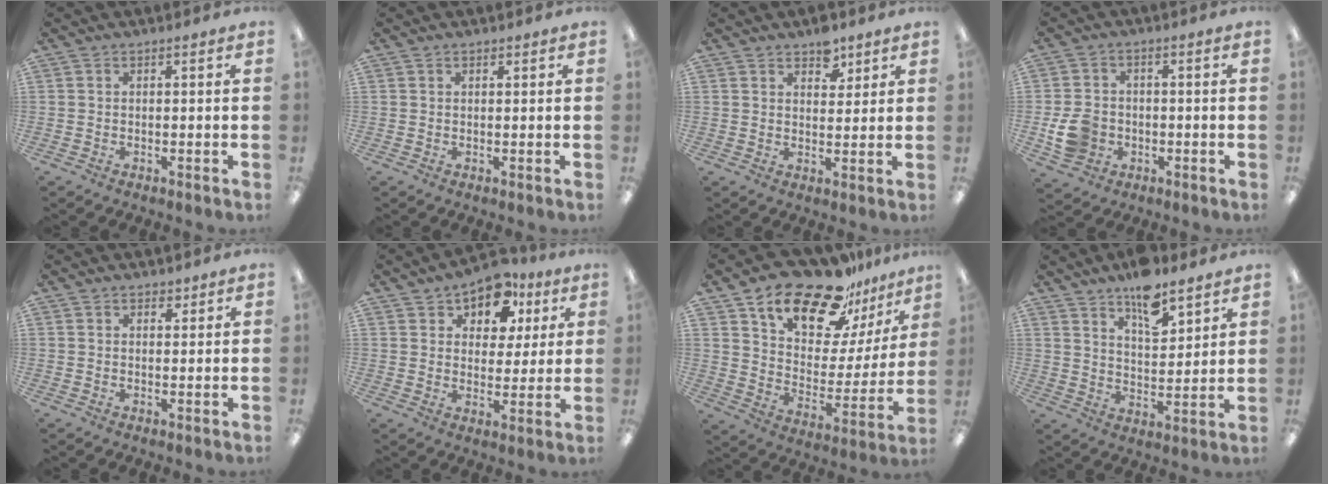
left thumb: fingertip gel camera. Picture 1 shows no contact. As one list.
[{"total": 0.7, "force": [0.6, 0.4, 0.2], "torque": [-0.004, 0.000, 0.011]}, {"total": 5.6, "force": [4.1, 3.1, 2.1], "torque": [-0.014, -0.022, 0.068]}, {"total": 7.5, "force": [-2.0, 6.2, 3.6], "torque": [-0.070, 0.008, -0.036]}, {"total": 1.8, "force": [1.5, 0.9, 0.4], "torque": [-0.001, -0.004, 0.027]}, {"total": 10.0, "force": [6.8, 6.3, 3.9], "torque": [-0.063, -0.035, 0.123]}, {"total": 21.6, "force": [17.2, 9.5, 8.9], "torque": [-0.158, -0.116, 0.300]}, {"total": 10.5, "force": [8.1, 4.1, 5.3], "torque": [-0.072, -0.051, 0.139]}]